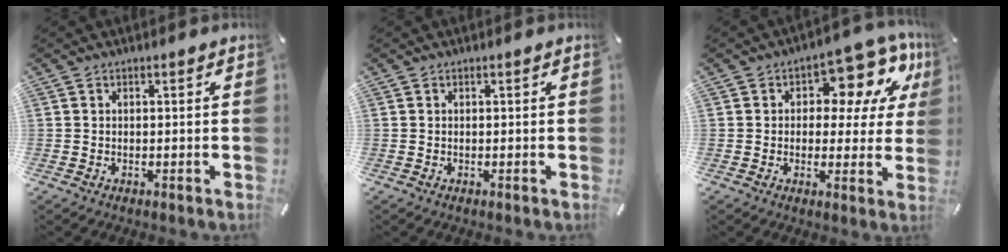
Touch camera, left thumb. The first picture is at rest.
{"total": 0.0}
{"total": 12.0, "force": [5.8, 7.2, 7.6], "torque": [-0.092, -0.043, 0.101]}